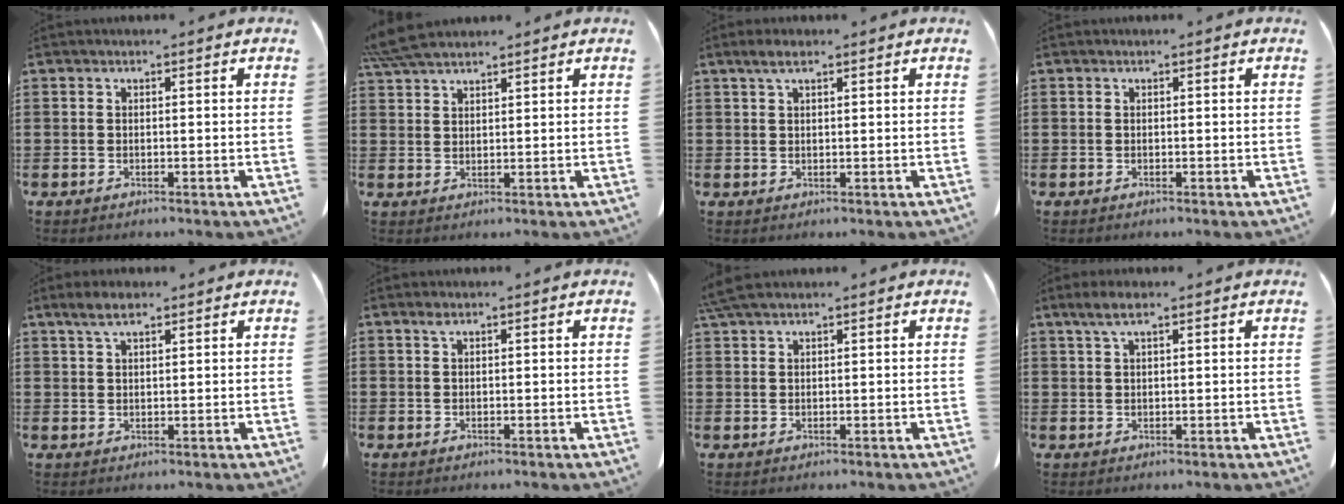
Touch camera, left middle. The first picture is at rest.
{"total": 4.9, "force": [4.3, 0.8, 2.3], "torque": [-0.058, -0.004, 0.082]}
{"total": 2.3, "force": [1.3, 0.6, 1.8], "torque": [-0.039, 0.002, 0.023]}
{"total": 0.0}
{"total": 3.4, "force": [2.2, 1.1, 2.4], "torque": [-0.052, 0.004, 0.042]}
{"total": 0.8, "force": [0.5, 0.3, 0.6], "torque": [-0.015, 0.002, 0.009]}
{"total": 2.7, "force": [2.2, 0.3, 1.7], "torque": [-0.038, 0.003, 0.042]}
{"total": 3.4, "force": [1.9, 0.9, 2.7], "torque": [-0.055, 0.003, 0.034]}